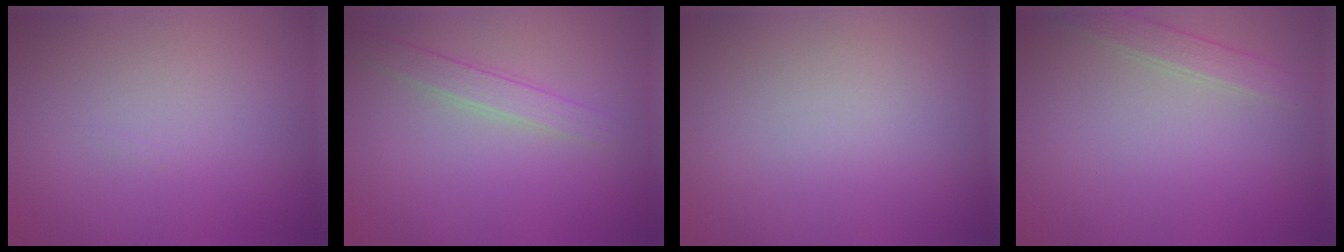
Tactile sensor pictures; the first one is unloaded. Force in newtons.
{"total": 2.1, "press": 2.1, "slide": 0.0}
{"total": 0.0}
{"total": 1.8, "press": 1.8, "slide": 0.1}